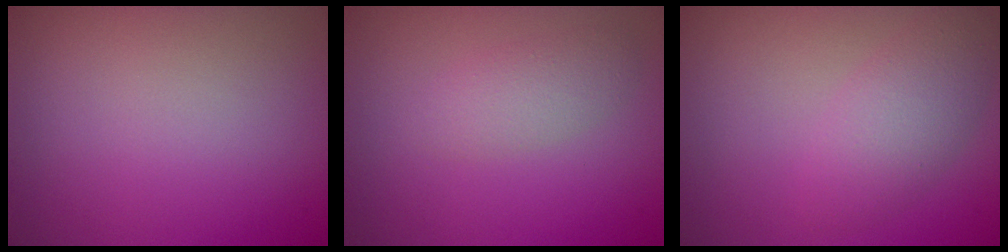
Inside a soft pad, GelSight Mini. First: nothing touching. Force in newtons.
{"total": 1.9, "press": 1.9, "slide": 0.1}
{"total": 3.2, "press": 3.2, "slide": 0.1}